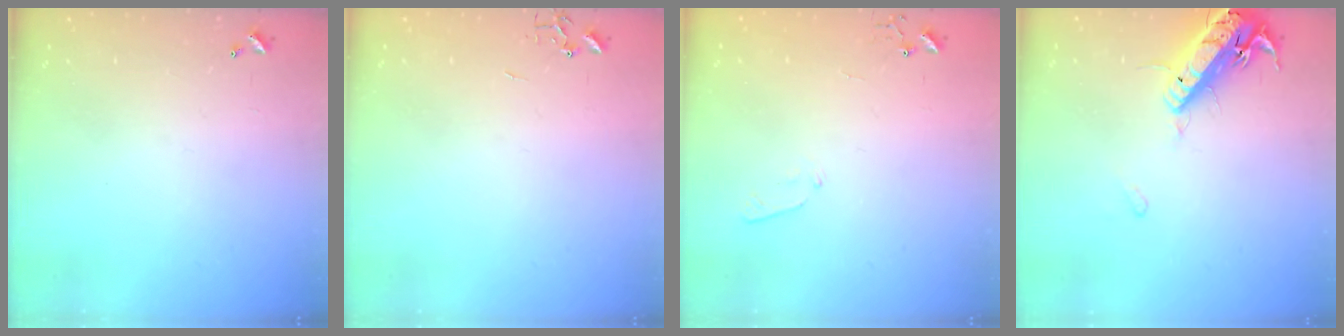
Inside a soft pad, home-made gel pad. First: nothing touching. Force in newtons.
{"total": 0.0}
{"total": 3.9, "press": 3.9, "slide": 0.6}
{"total": 17.3, "press": 16.9, "slide": 3.7}